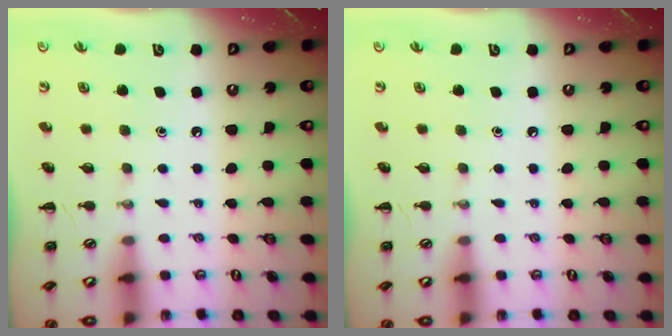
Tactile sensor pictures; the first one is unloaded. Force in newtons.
{"total": 0.0}